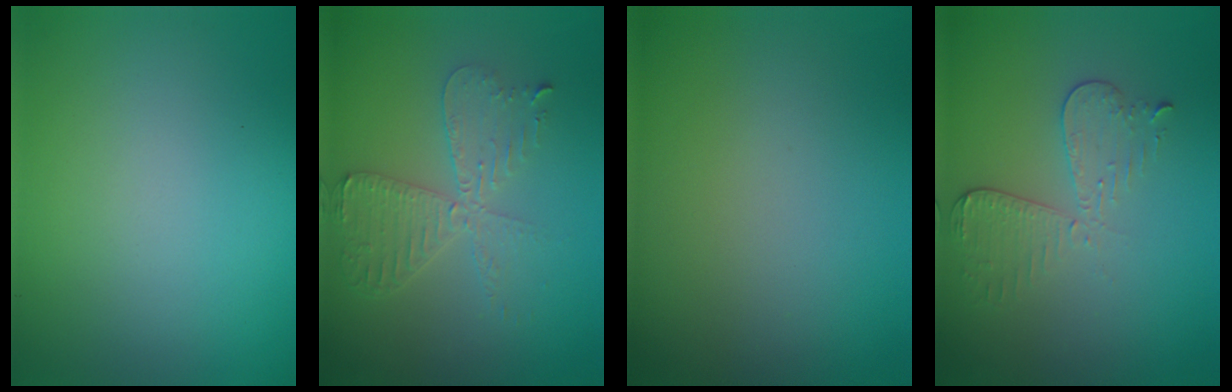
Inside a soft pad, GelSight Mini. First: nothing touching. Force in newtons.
{"total": 4.1, "press": 3.4, "slide": 2.2}
{"total": 0.0}
{"total": 2.9, "press": 2.7, "slide": 1.2}